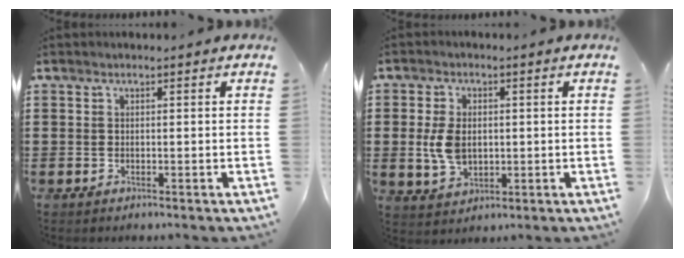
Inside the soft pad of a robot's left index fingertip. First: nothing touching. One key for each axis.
{"total": 6.0, "fx": 0.2, "fy": 3.9, "fz": 4.6, "tx": -0.120, "ty": 0.002, "tz": -0.004}